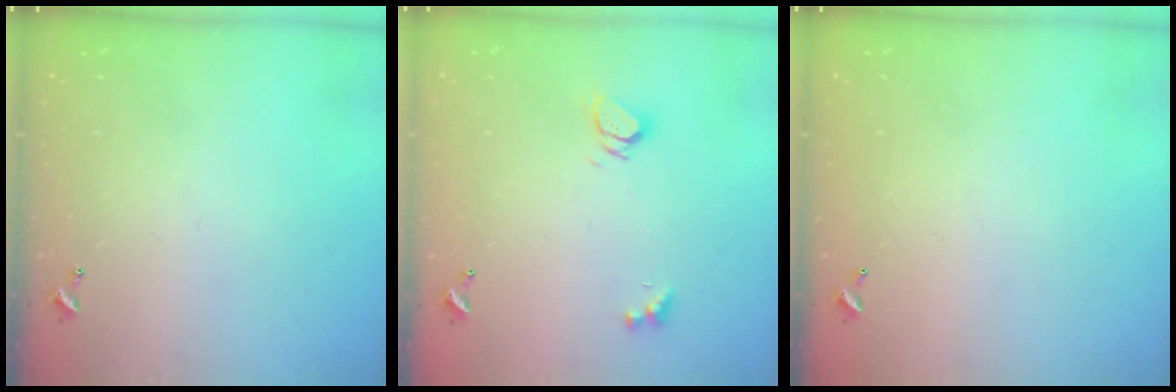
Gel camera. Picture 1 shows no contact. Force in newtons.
{"total": 3.0, "press": 2.9, "slide": 0.3}
{"total": 3.0, "press": 3.0, "slide": 0.1}